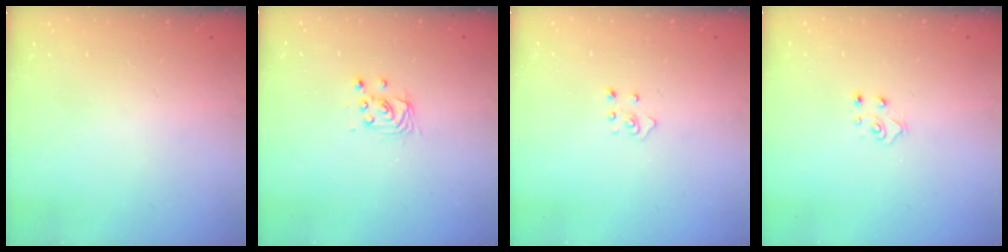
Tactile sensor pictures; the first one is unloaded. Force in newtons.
{"total": 2.8, "press": 2.8, "slide": 0.2}
{"total": 2.5, "press": 2.4, "slide": 0.3}
{"total": 4.8, "press": 4.8, "slide": 0.5}